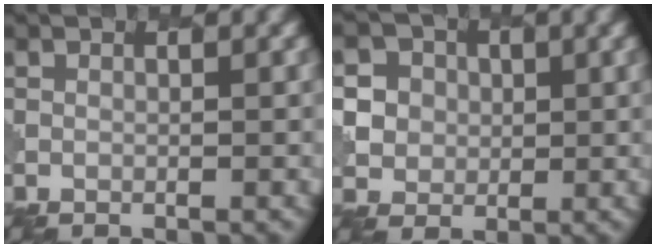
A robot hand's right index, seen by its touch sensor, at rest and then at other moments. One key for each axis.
{"total": 5.6, "fx": 1.9, "fy": 5.0, "fz": 1.5, "tx": -0.031, "ty": 0.023, "tz": 0.027}